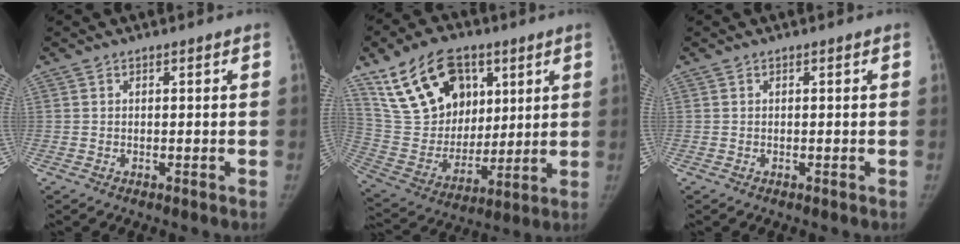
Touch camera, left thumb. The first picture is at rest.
{"total": 21.6, "force": [10.8, 14.1, 12.3], "torque": [-0.187, -0.034, 0.202]}
{"total": 0.0}